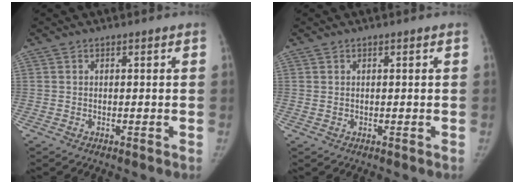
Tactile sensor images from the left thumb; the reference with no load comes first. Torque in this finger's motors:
{"motor_torque": [-0.03, -0.02, 0.21, -0.30, -0.07]}